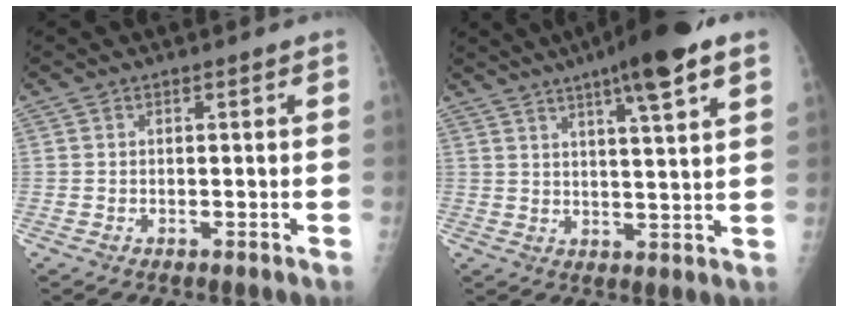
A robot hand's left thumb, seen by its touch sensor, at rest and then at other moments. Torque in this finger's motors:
{"motor_torque": [2.05, 2.21, 1.16, -0.71, 0.18]}